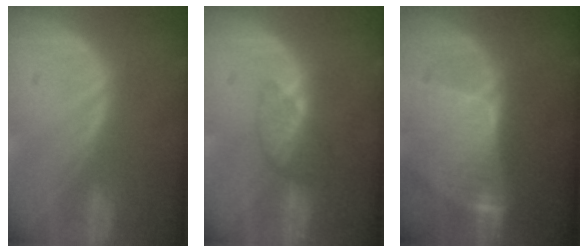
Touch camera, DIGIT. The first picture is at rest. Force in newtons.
{"total": 3.6, "press": 3.2, "slide": 1.6}
{"total": 9.4, "press": 8.2, "slide": 4.5}